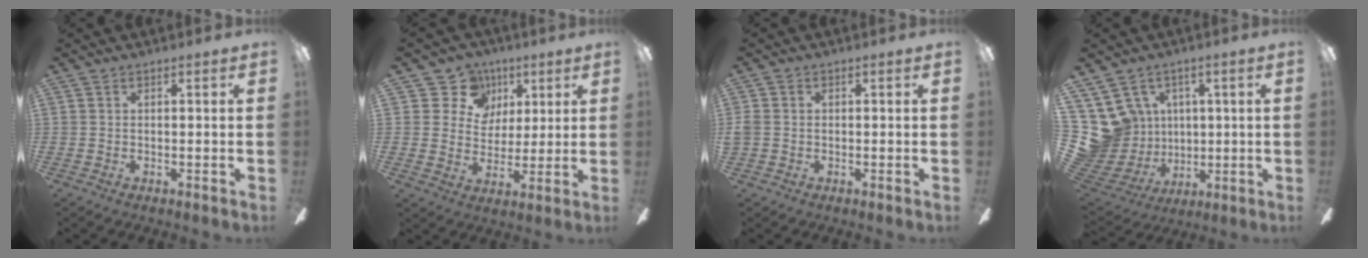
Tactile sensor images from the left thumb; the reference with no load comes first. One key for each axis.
{"total": 9.4, "fx": 5.0, "fy": 7.8, "fz": 1.6, "tx": -0.030, "ty": -0.027, "tz": 0.093}
{"total": 2.0, "fx": -0.5, "fy": 1.5, "fz": 1.1, "tx": -0.027, "ty": 0.003, "tz": -0.011}
{"total": 13.8, "fx": 3.3, "fy": 12.8, "fz": 4.0, "tx": -0.145, "ty": -0.035, "tz": 0.080}